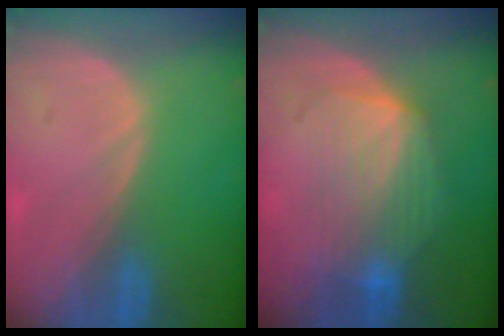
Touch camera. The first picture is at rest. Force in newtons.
{"total": 7.4, "press": 7.3, "slide": 1.3}